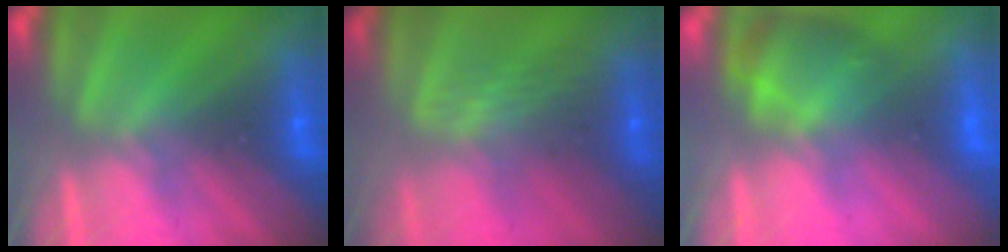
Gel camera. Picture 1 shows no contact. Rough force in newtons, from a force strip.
{"total": 2.4}
{"total": 2.9}